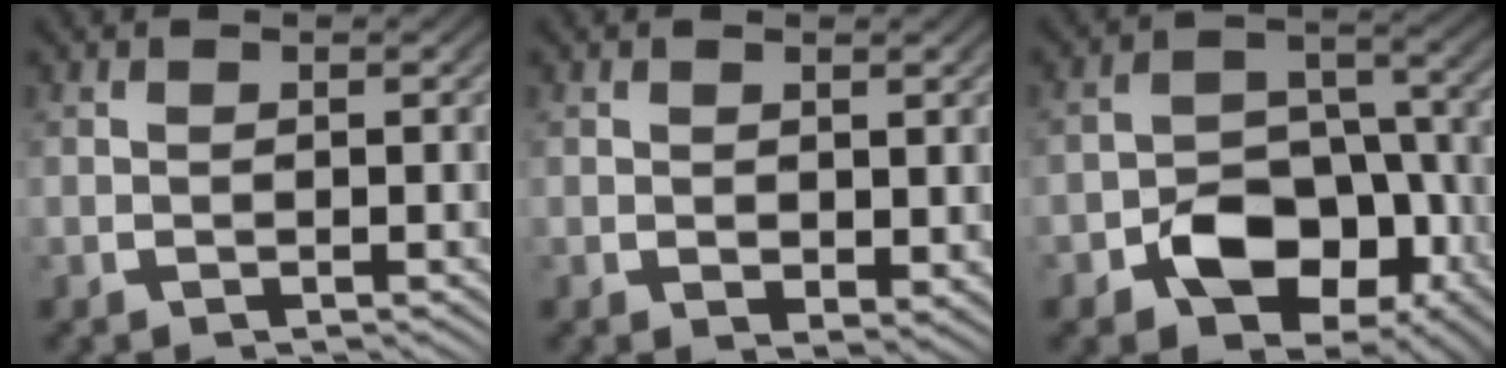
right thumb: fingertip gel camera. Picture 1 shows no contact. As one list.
[{"total": 1.4, "force": [0.5, 0.9, 0.9], "torque": [-0.011, -0.011, 0.019]}, {"total": 8.7, "force": [-3.6, 6.1, 5.0], "torque": [-0.090, -0.029, -0.046]}]